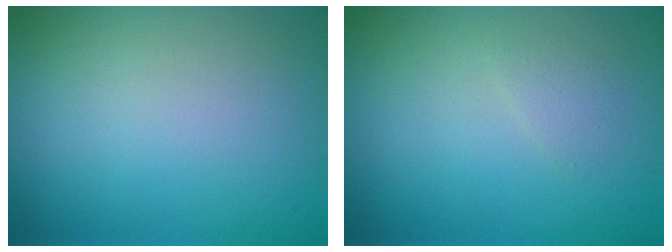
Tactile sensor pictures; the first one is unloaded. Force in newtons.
{"total": 0.8, "press": 0.8, "slide": 0.1}